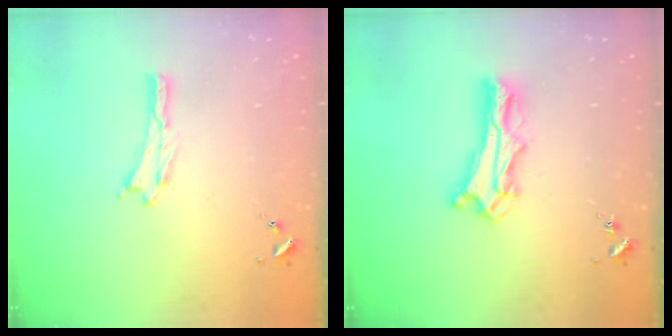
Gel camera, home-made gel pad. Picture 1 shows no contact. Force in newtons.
{"total": 6.8, "press": 6.8, "slide": 0.6}